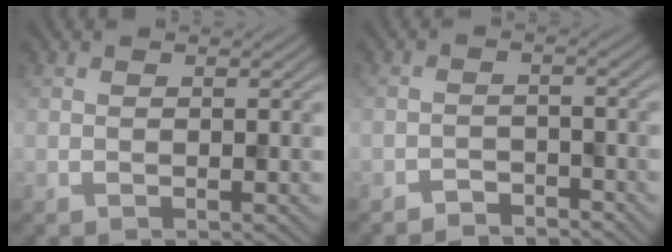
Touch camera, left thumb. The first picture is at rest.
{"total": 2.5, "force": [-2.4, 0.6, 0.5], "torque": [-0.003, 0.003, -0.048]}